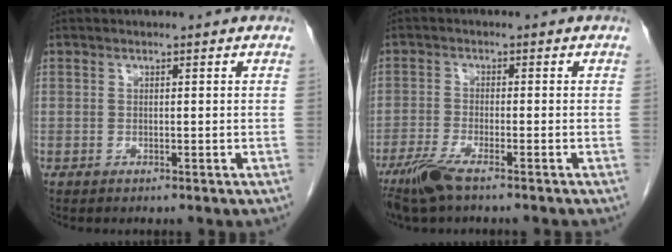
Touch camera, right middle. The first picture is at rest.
{"total": 6.1, "force": [-4.5, 0.7, 4.1], "torque": [-0.082, -0.016, -0.079]}